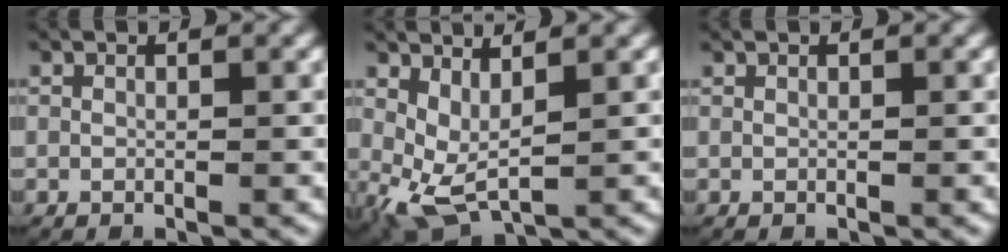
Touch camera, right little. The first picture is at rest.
{"total": 4.2, "force": [-0.5, 2.5, 3.4], "torque": [-0.070, -0.034, 0.008]}
{"total": 0.0}